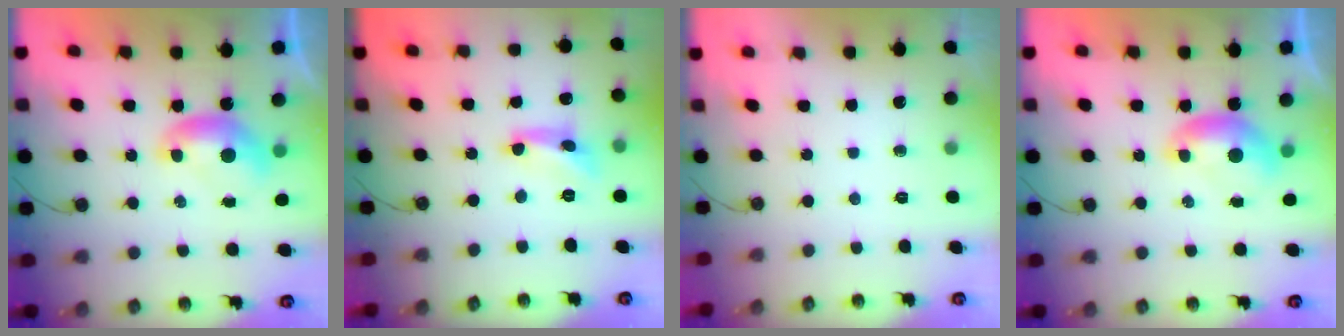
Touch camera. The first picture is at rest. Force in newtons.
{"total": 4.6, "press": 4.5, "slide": 0.4}
{"total": 0.0}
{"total": 0.0}